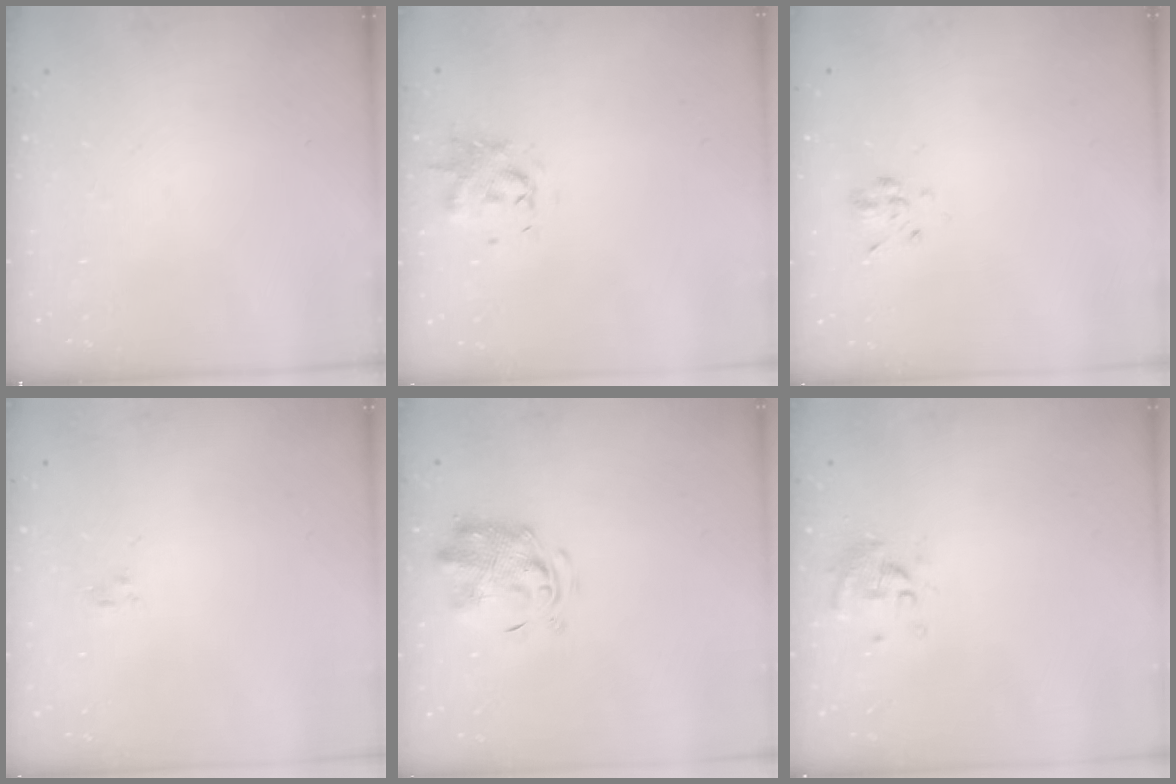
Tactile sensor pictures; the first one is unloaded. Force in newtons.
{"total": 1.0, "press": 0.9, "slide": 0.3}
{"total": 3.2, "press": 2.9, "slide": 1.3}
{"total": 1.2, "press": 1.0, "slide": 0.7}
{"total": 3.4, "press": 3.4, "slide": 0.4}
{"total": 0.6, "press": 0.6, "slide": 0.2}